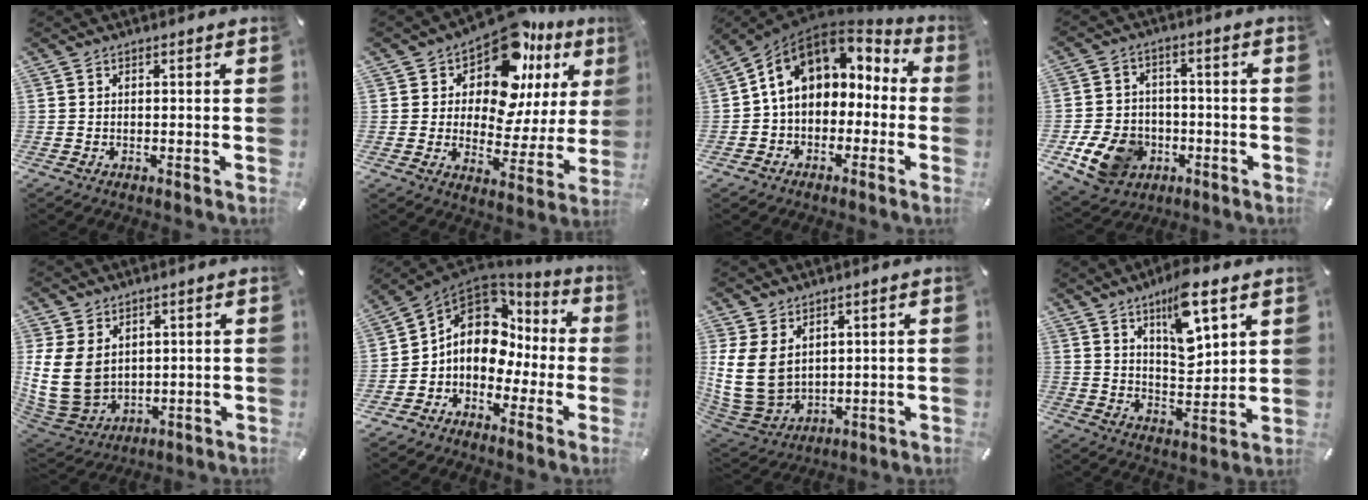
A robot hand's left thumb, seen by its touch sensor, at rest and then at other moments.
{"total": 15.7, "force": [10.5, 8.2, 8.4], "torque": [-0.132, -0.086, 0.182]}
{"total": 10.8, "force": [3.9, 8.4, 5.7], "torque": [-0.112, -0.014, 0.072]}
{"total": 12.1, "force": [-4.3, 9.7, 5.9], "torque": [-0.121, 0.029, -0.073]}
{"total": 14.2, "force": [1.9, 11.4, 8.2], "torque": [-0.203, -0.009, 0.037]}
{"total": 11.4, "force": [1.1, 9.5, 6.2], "torque": [-0.136, -0.011, 0.020]}
{"total": 12.8, "force": [2.5, 10.0, 7.6], "torque": [-0.187, -0.015, 0.047]}
{"total": 12.0, "force": [7.5, 4.4, 8.3], "torque": [-0.121, -0.044, 0.126]}